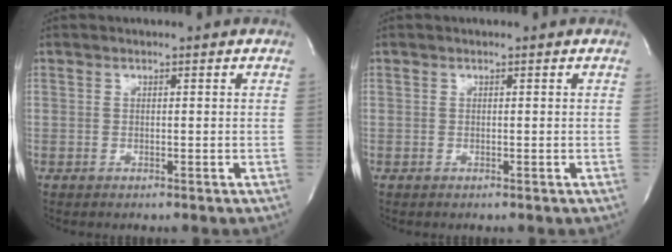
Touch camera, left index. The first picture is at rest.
{"total": 0.0}